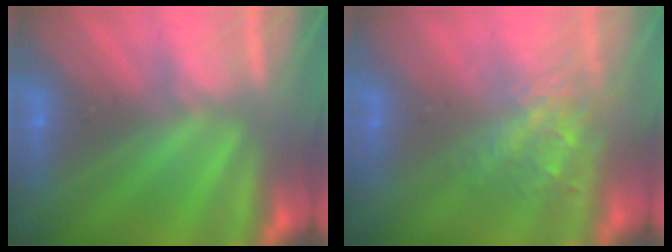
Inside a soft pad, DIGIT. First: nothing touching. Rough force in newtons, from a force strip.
{"total": 3.5}